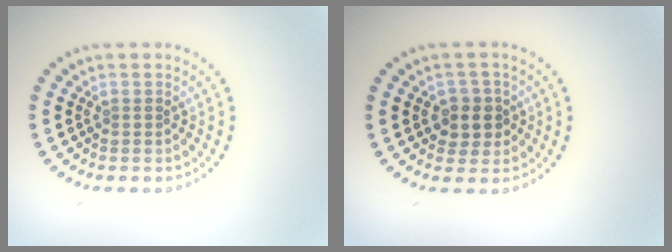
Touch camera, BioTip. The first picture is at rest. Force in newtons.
{"total": 2.4, "press": 2.3, "slide": 0.8}